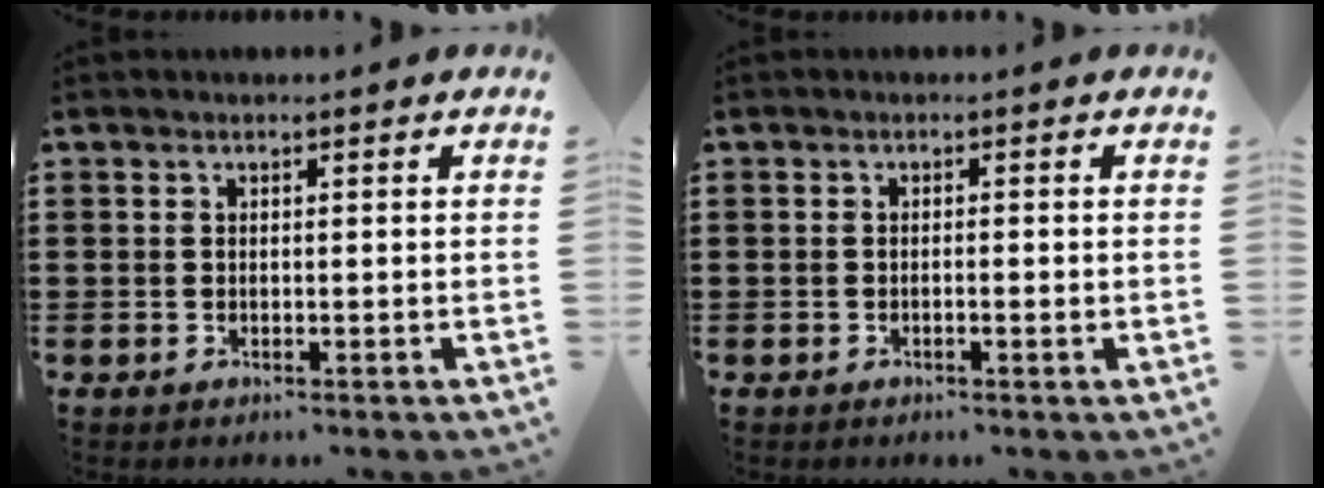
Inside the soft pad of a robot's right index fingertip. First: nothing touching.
{"total": 0.9, "force": [-0.4, -0.1, 0.8], "torque": [-0.015, -0.004, -0.006]}